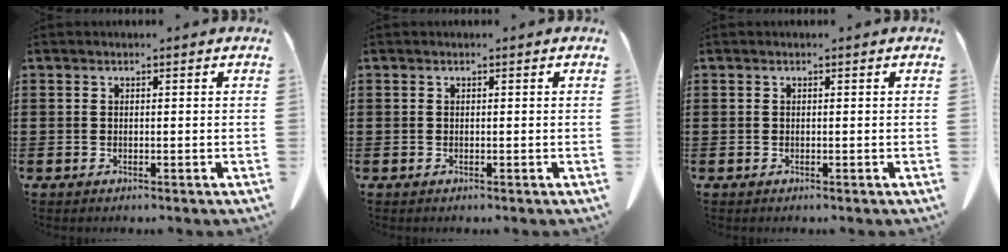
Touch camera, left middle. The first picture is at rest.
{"total": 0.0}
{"total": 0.0}